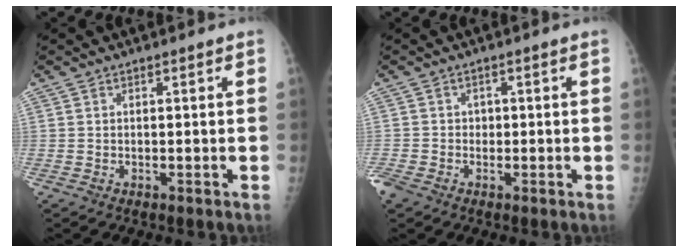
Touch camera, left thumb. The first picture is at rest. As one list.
[{"total": 3.4, "force": [-1.3, 2.8, 1.4], "torque": [-0.021, 0.007, -0.021]}]